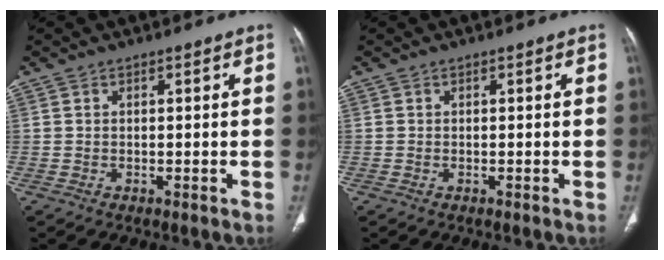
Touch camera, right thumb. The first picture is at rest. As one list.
[{"total": 0.0}]